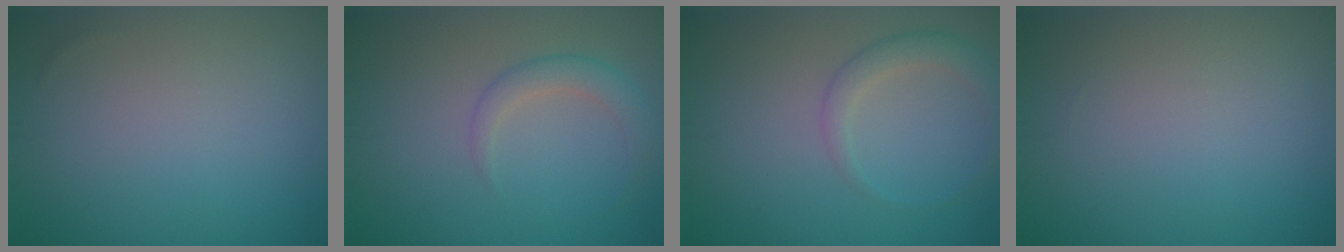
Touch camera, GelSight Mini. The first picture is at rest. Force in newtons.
{"total": 2.3, "press": 2.2, "slide": 0.1}
{"total": 2.5, "press": 2.5, "slide": 0.1}
{"total": 0.0}